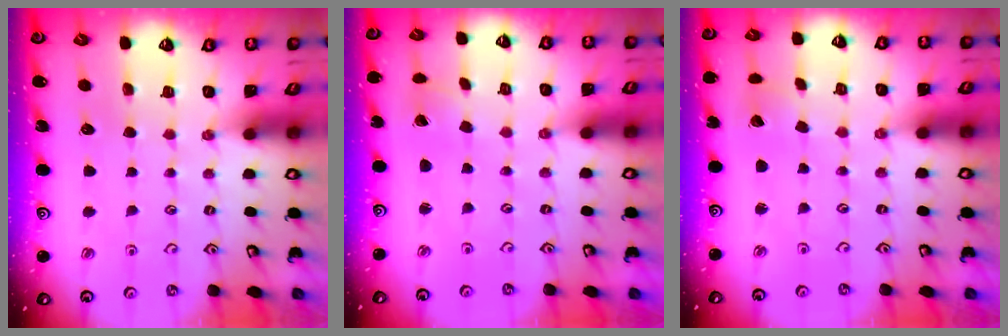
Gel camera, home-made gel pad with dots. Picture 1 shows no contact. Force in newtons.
{"total": 1.7, "press": 1.7, "slide": 0.3}
{"total": 1.9, "press": 1.9, "slide": 0.1}